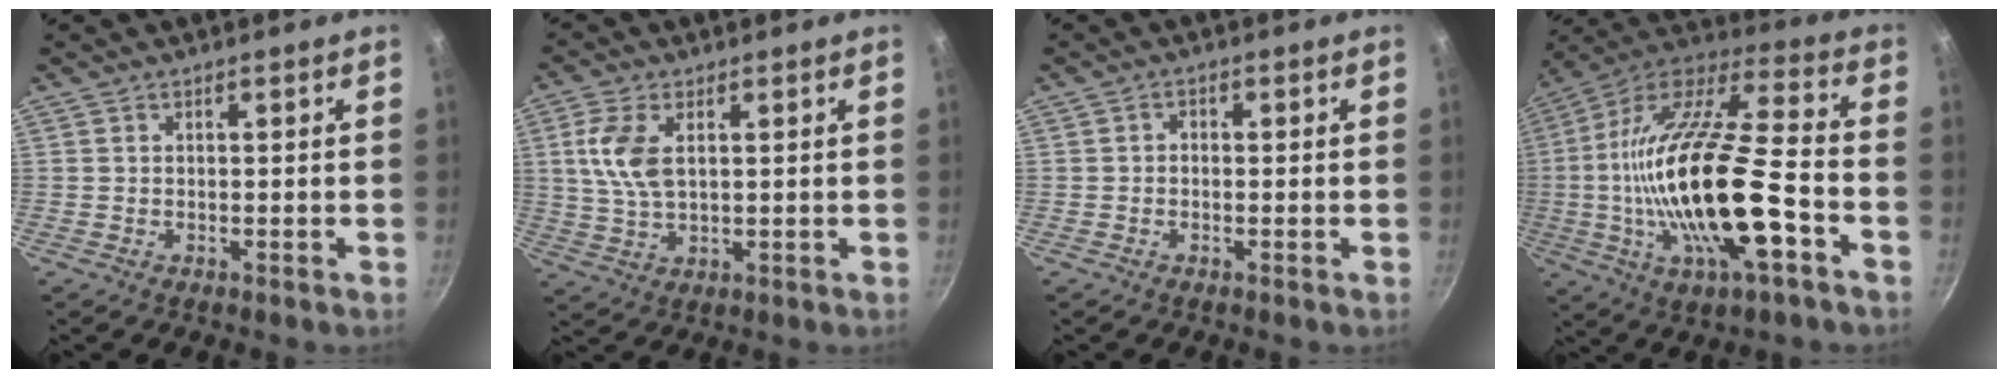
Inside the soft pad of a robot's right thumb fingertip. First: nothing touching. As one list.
[{"total": 8.0, "force": [2.0, 4.3, 6.4], "torque": [-0.128, -0.003, 0.040]}, {"total": 1.1, "force": [-0.3, 0.9, 0.6], "torque": [-0.009, 0.006, -0.006]}, {"total": 27.9, "force": [-6.0, 9.4, 25.6], "torque": [-0.473, 0.016, -0.115]}]